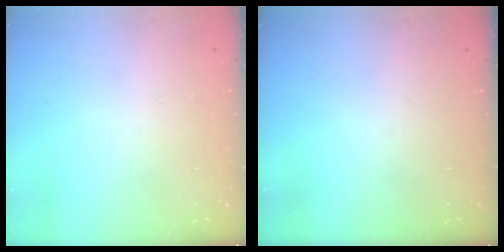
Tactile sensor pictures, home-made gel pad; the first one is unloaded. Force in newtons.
{"total": 0.0}